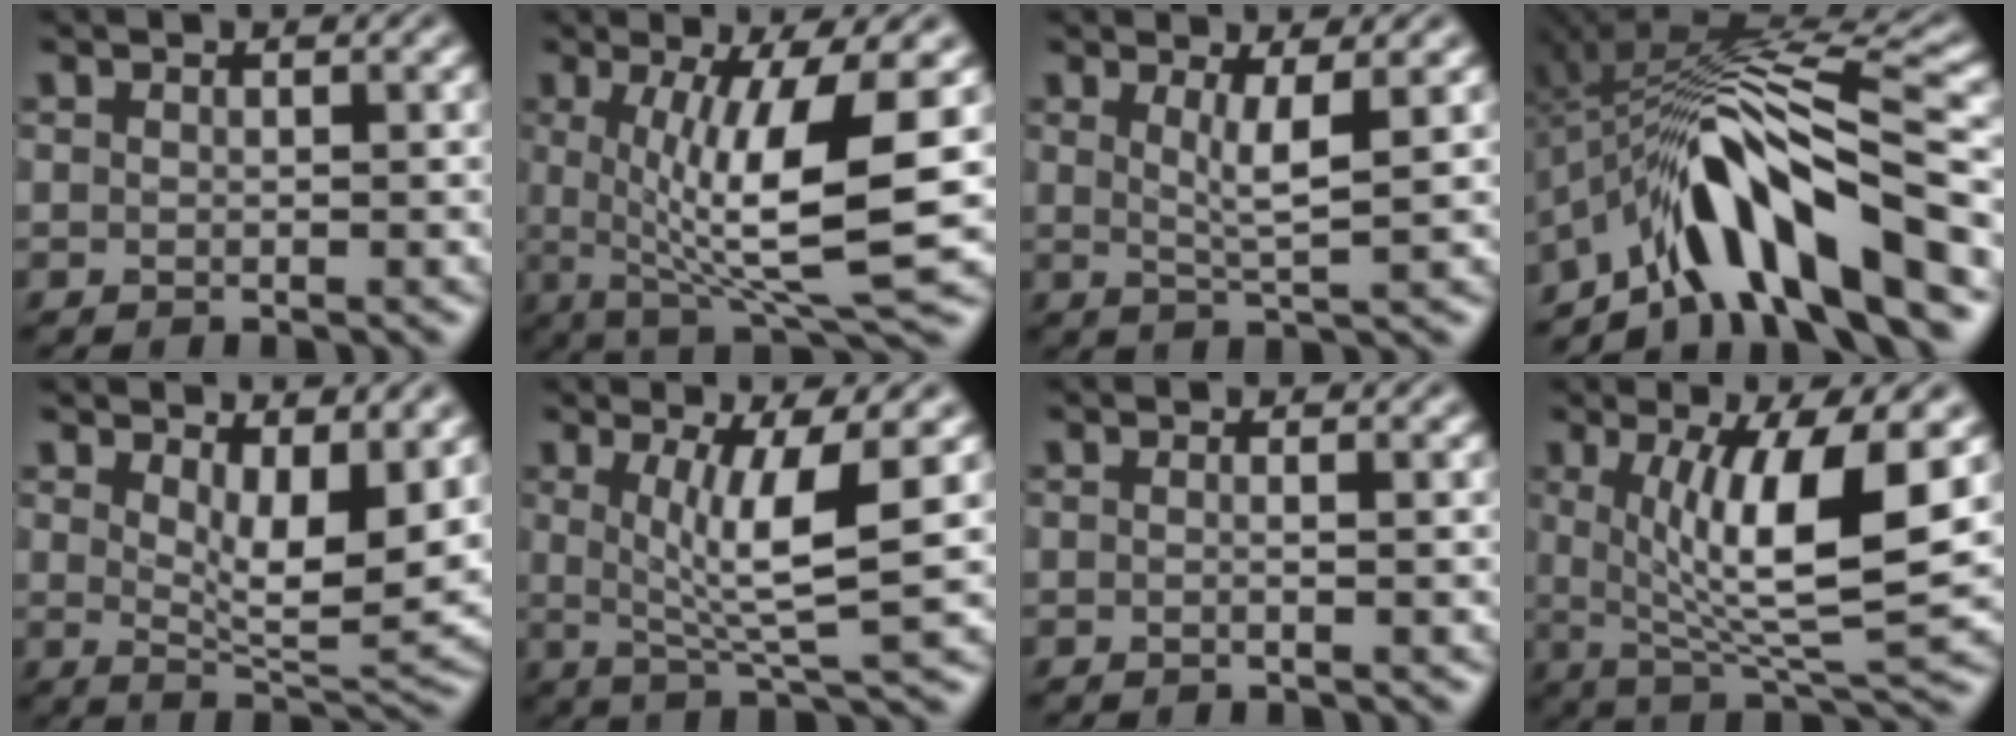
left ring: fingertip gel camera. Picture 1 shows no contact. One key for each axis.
{"total": 10.2, "fx": 0.5, "fy": 2.2, "fz": 10.0, "tx": -0.152, "ty": -0.009, "tz": 0.013}
{"total": 3.0, "fx": 0.8, "fy": 0.6, "fz": 2.8, "tx": -0.048, "ty": -0.008, "tz": 0.015}
{"total": 11.1, "fx": -6.0, "fy": 2.6, "fz": 9.0, "tx": -0.136, "ty": 0.018, "tz": -0.103}
{"total": 6.6, "fx": 2.4, "fy": 2.4, "fz": 5.7, "tx": -0.089, "ty": -0.021, "tz": 0.046}
{"total": 6.4, "fx": 1.0, "fy": 1.2, "fz": 6.2, "tx": -0.107, "ty": -0.008, "tz": 0.021}
{"total": 1.3, "fx": 0.1, "fy": 0.6, "fz": 1.1, "tx": -0.004, "ty": -0.013, "tz": -0.014}
{"total": 9.8, "fx": 1.5, "fy": 2.2, "fz": 9.4, "tx": -0.152, "ty": -0.013, "tz": 0.032}